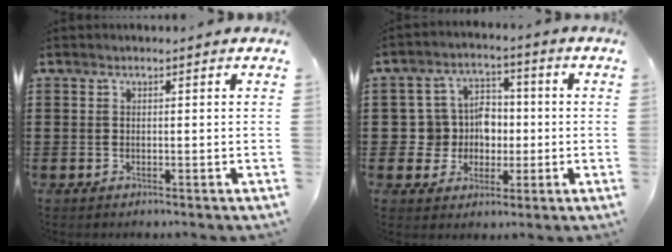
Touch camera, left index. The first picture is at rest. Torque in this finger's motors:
{"motor_torque": [0.46, 0.39, 0.20, 0.04]}